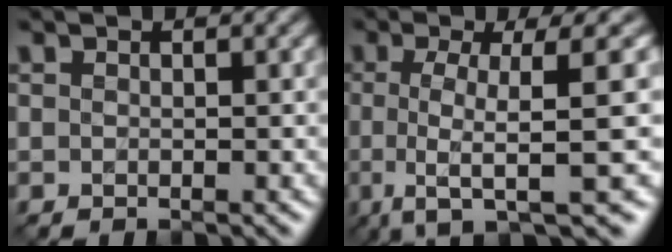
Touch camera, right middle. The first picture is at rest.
{"total": 8.5, "force": [-1.0, 1.9, 8.2], "torque": [-0.110, -0.001, -0.028]}